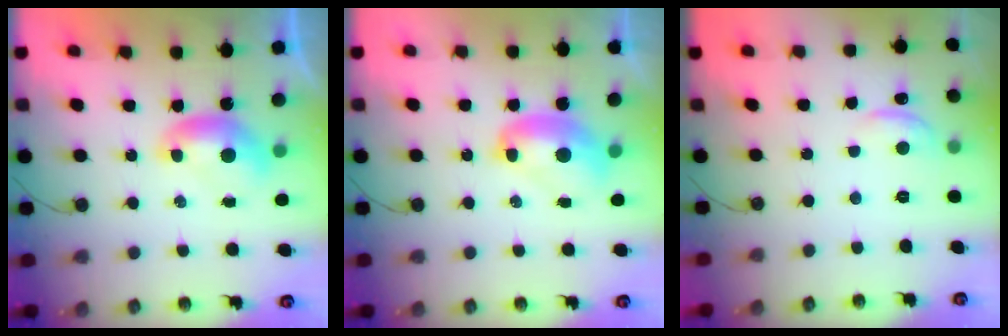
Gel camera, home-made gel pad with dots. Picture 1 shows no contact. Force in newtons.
{"total": 3.6, "press": 3.6, "slide": 0.4}
{"total": 1.8, "press": 1.6, "slide": 0.8}